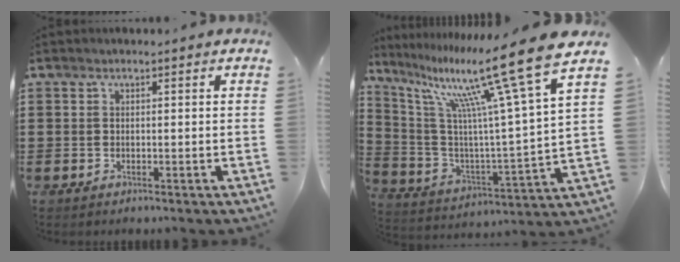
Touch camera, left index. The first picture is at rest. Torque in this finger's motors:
{"motor_torque": [1.09, -1.05, 1.05, 0.21]}